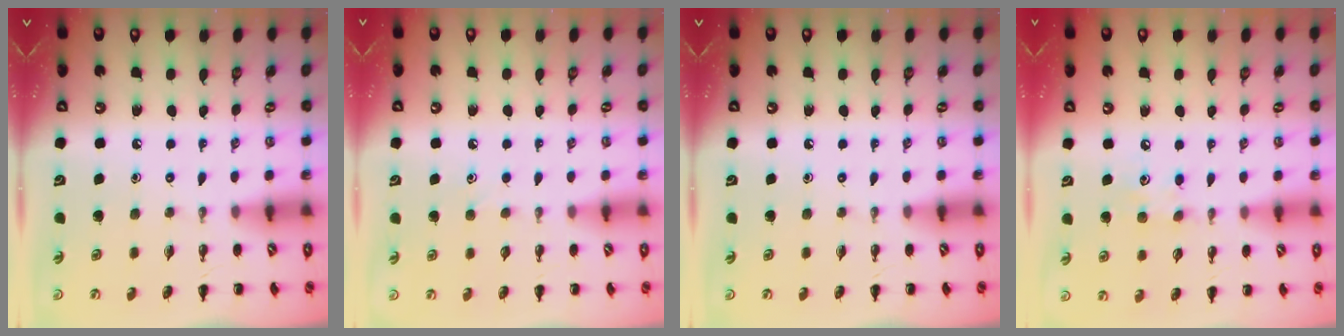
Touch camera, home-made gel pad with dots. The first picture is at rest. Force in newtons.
{"total": 3.5, "press": 3.3, "slide": 1.2}
{"total": 0.0}
{"total": 7.8, "press": 7.7, "slide": 1.1}